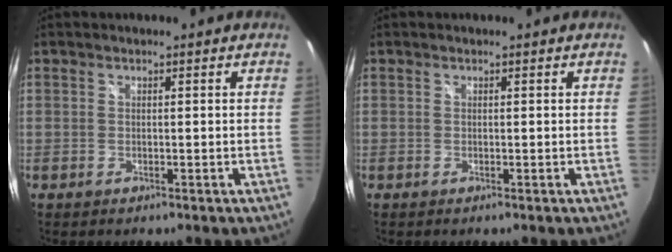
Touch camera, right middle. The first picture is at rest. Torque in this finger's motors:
{"motor_torque": [0.00, 0.00, 0.00, 0.00]}